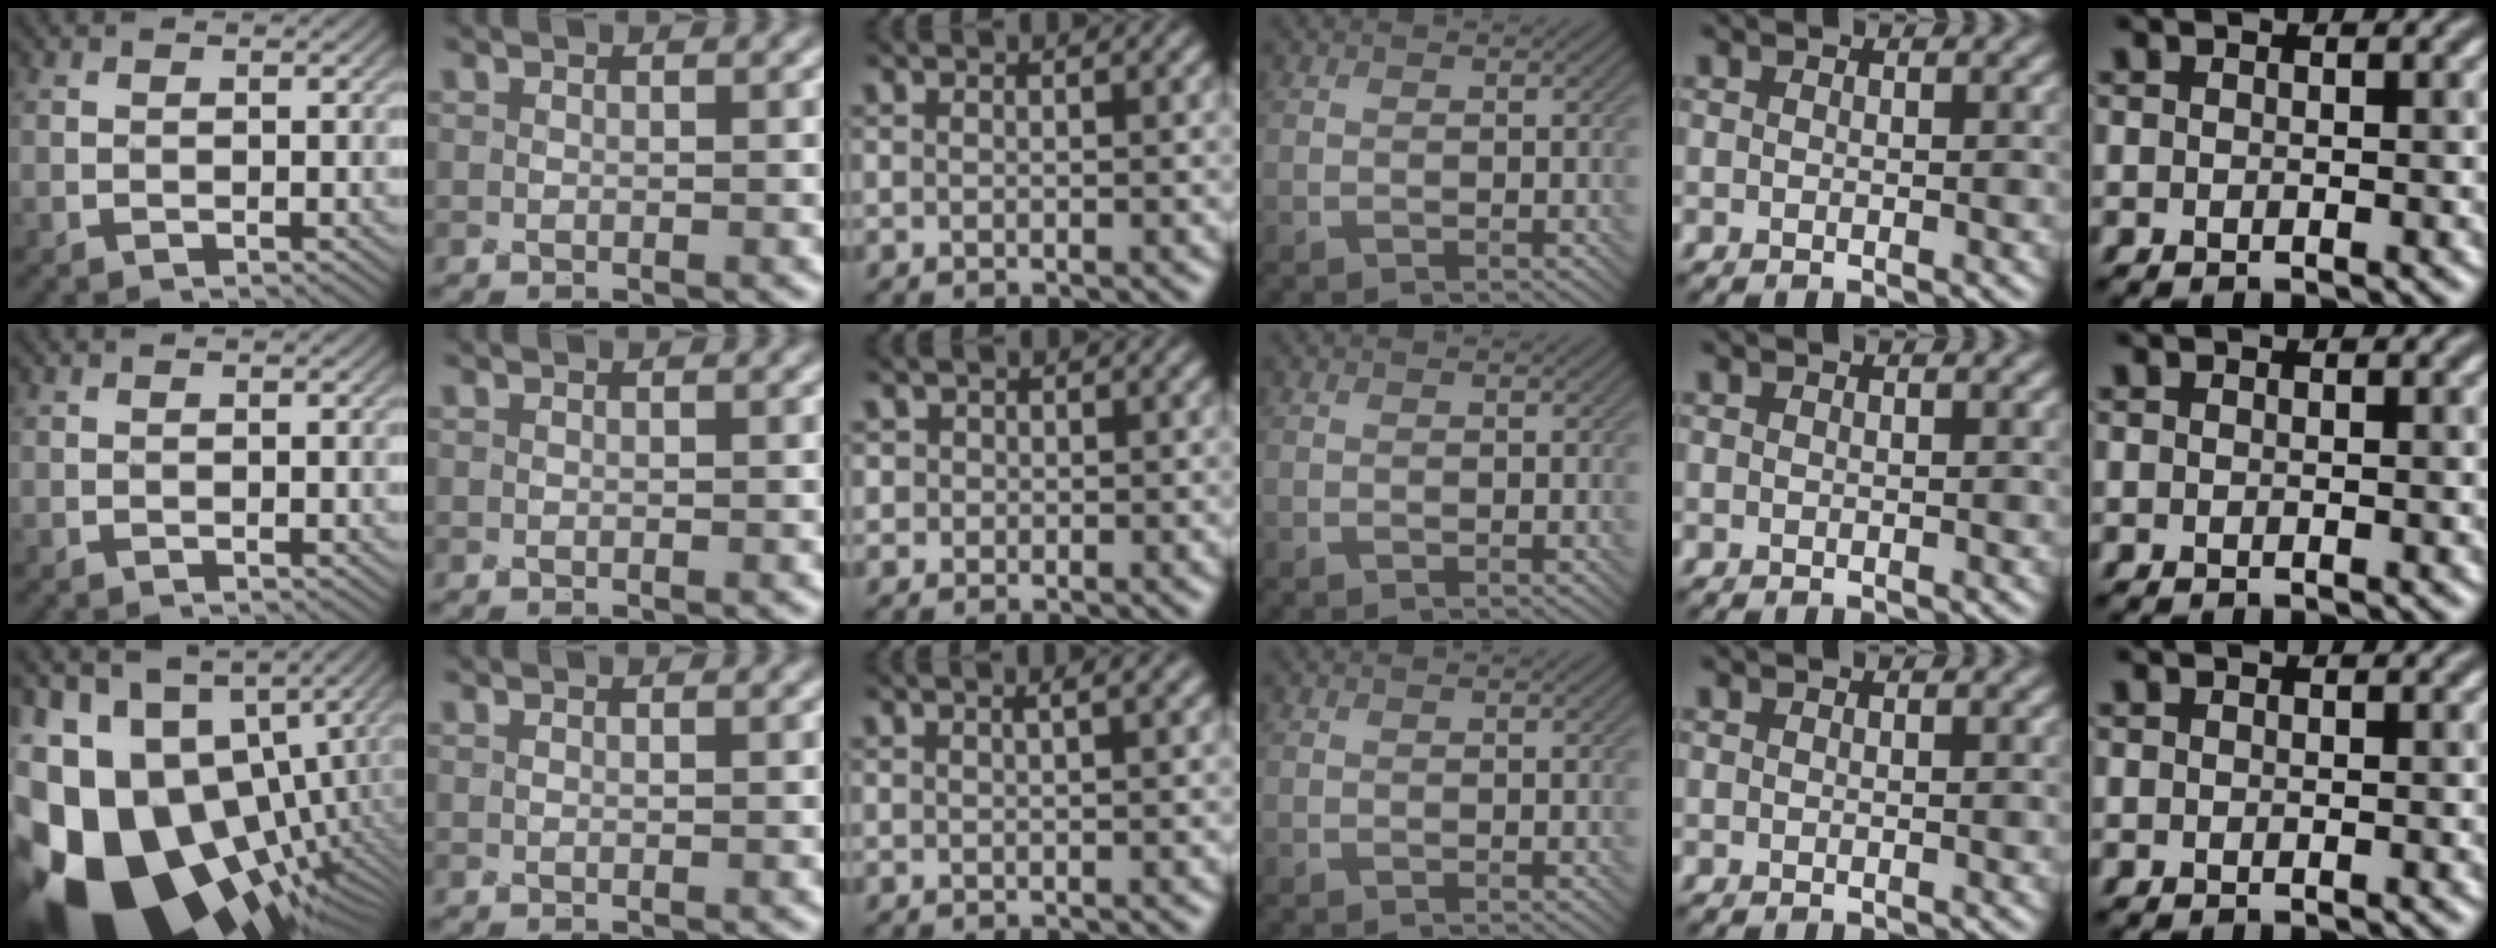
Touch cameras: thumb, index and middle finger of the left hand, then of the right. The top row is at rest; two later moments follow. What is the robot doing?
{"motion": "screw", "object": "bottle cap"}